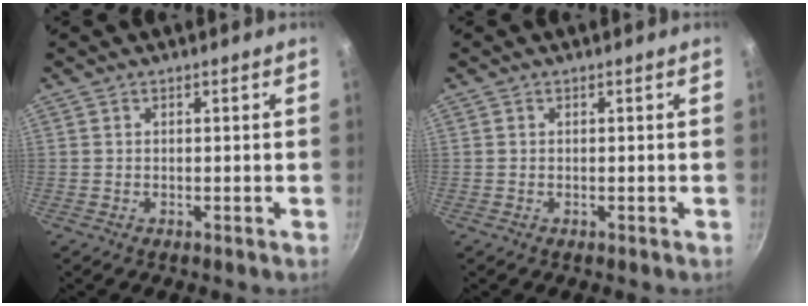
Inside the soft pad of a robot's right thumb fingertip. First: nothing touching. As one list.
[{"total": 0.0}]